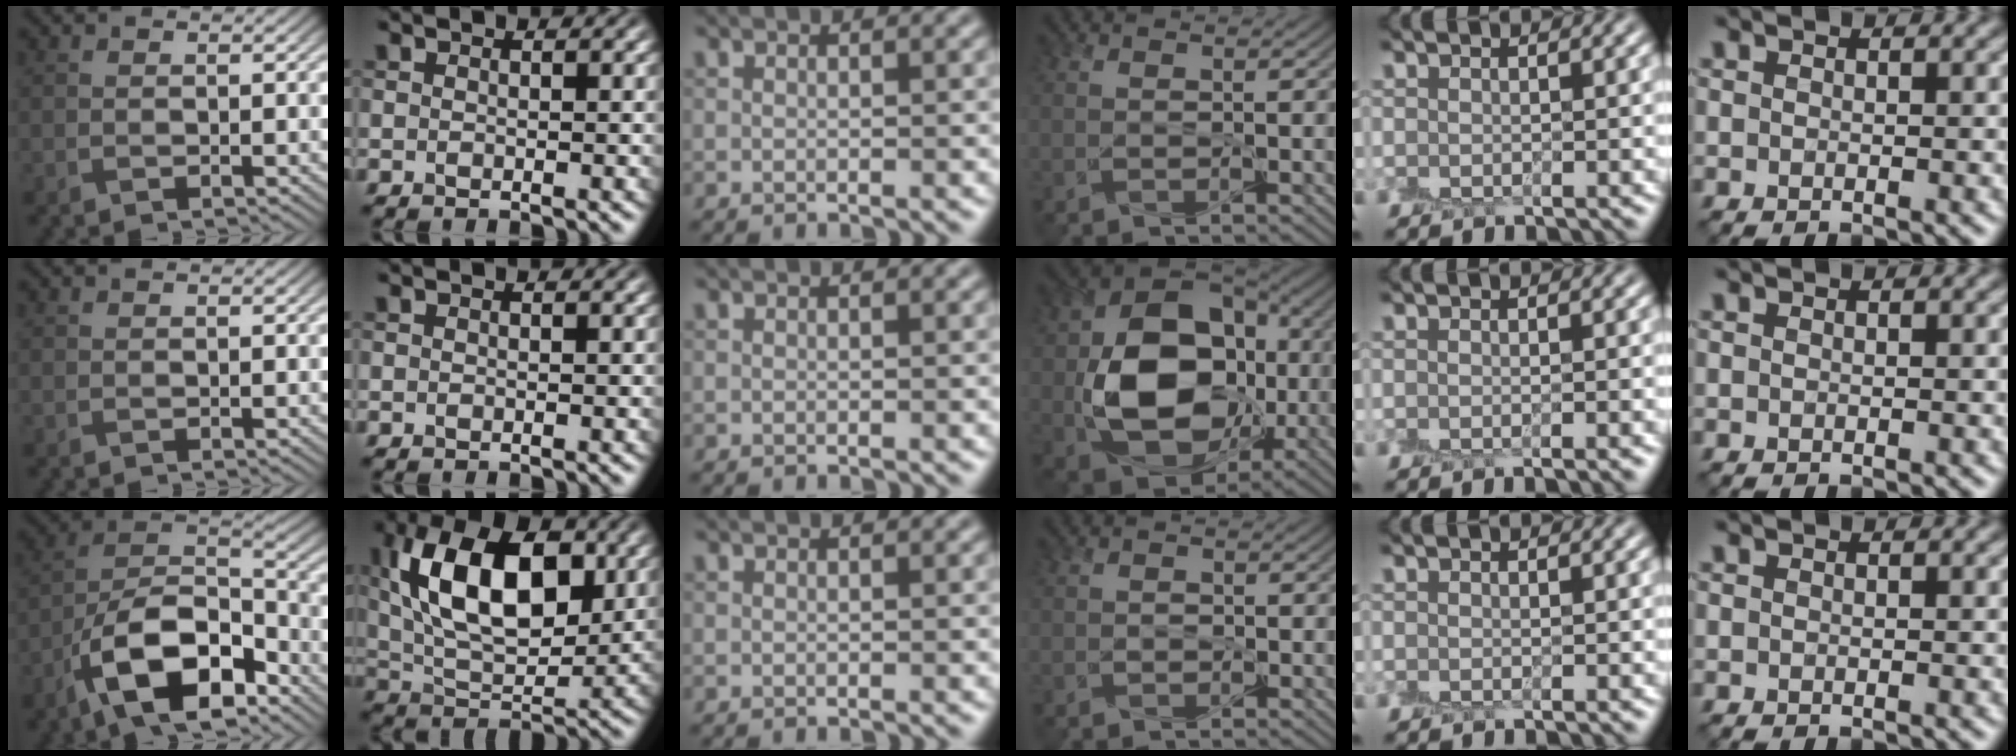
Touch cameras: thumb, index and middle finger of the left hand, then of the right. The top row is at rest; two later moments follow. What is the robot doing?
{"motion": "peel", "object": "postage stamp"}